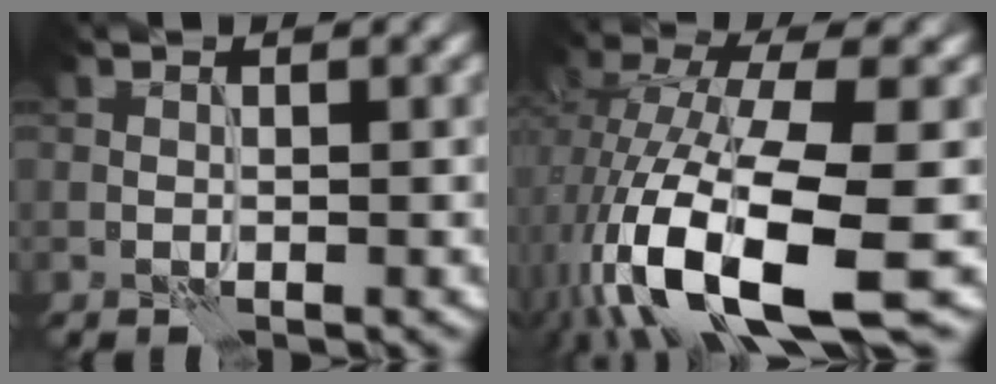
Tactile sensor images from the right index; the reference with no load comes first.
{"total": 13.5, "force": [-4.3, 4.8, 11.9], "torque": [-0.230, -0.007, -0.073]}